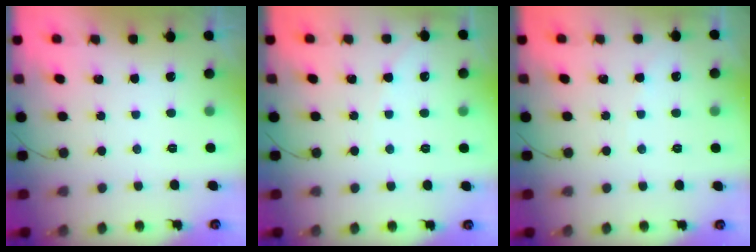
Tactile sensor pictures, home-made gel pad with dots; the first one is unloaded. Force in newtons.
{"total": 3.3, "press": 3.3, "slide": 0.6}
{"total": 2.5, "press": 2.5, "slide": 0.4}